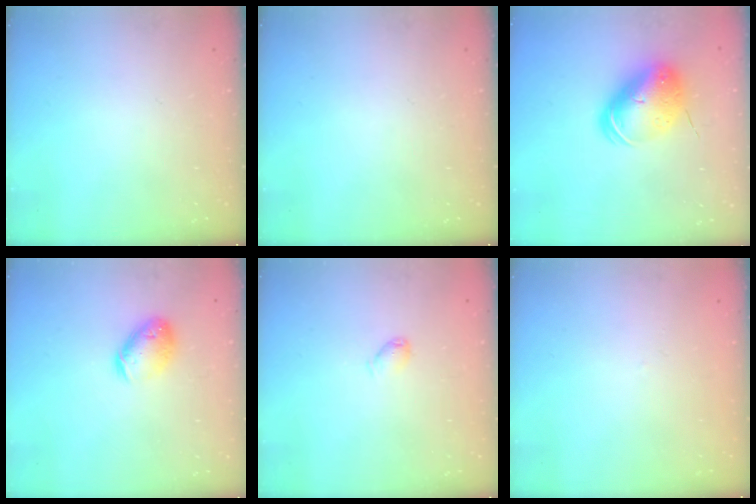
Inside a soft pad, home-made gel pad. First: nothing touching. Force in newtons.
{"total": 0.0}
{"total": 12.8, "press": 12.8, "slide": 1.1}
{"total": 11.4, "press": 11.2, "slide": 2.0}
{"total": 3.2, "press": 3.1, "slide": 0.4}
{"total": 1.6, "press": 1.6, "slide": 0.3}